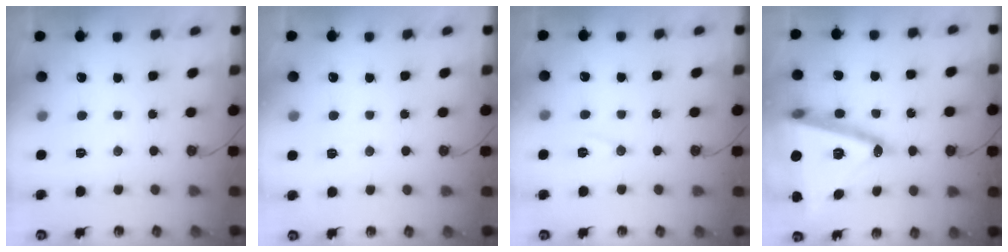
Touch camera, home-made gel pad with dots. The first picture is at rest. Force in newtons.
{"total": 2.4, "press": 1.7, "slide": 1.7}
{"total": 8.2, "press": 7.0, "slide": 4.3}
{"total": 29.4, "press": 29.1, "slide": 4.1}